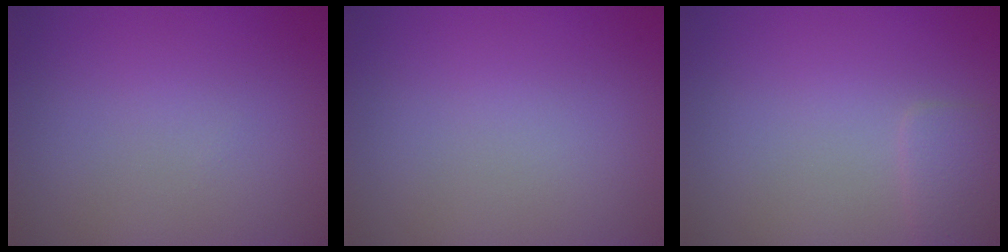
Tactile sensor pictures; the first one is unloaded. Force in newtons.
{"total": 0.0}
{"total": 1.5, "press": 1.5, "slide": 0.1}